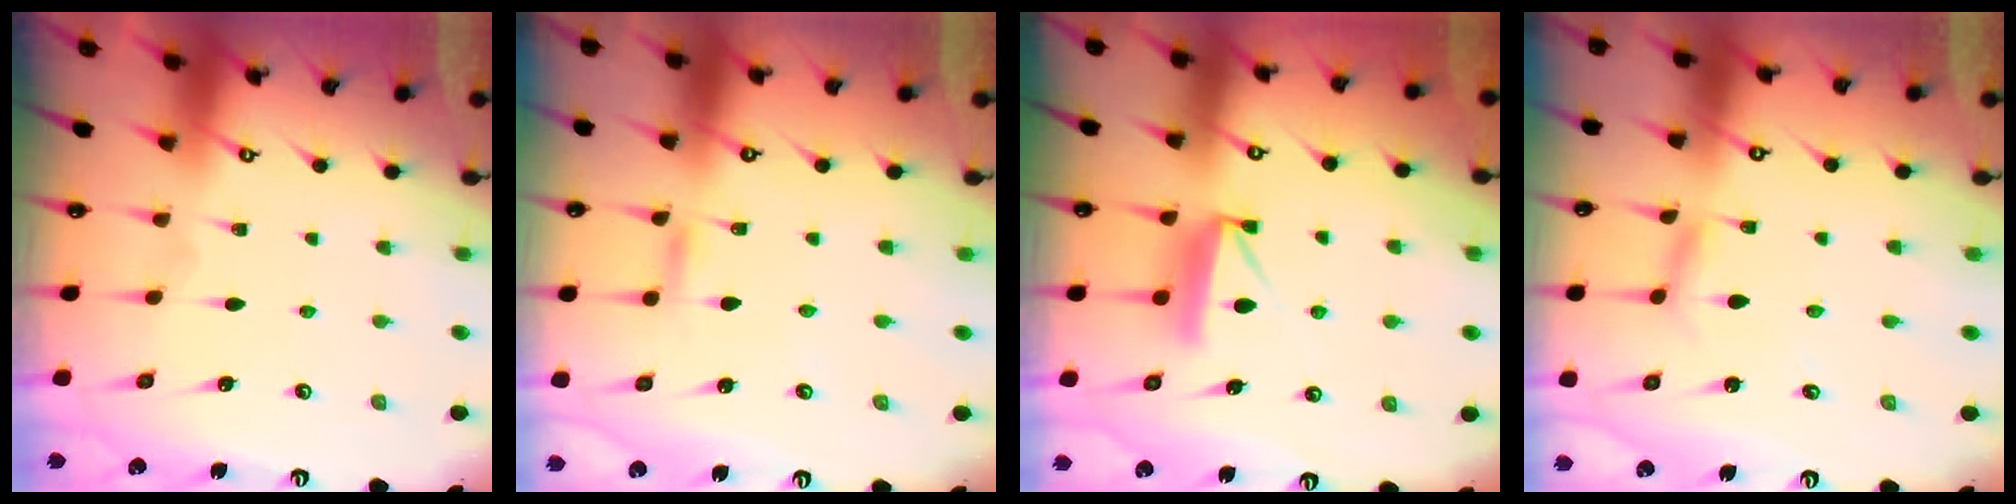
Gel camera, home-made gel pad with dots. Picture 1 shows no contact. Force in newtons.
{"total": 2.7, "press": 2.7, "slide": 0.2}
{"total": 7.9, "press": 7.9, "slide": 0.7}
{"total": 2.2, "press": 2.2, "slide": 0.3}